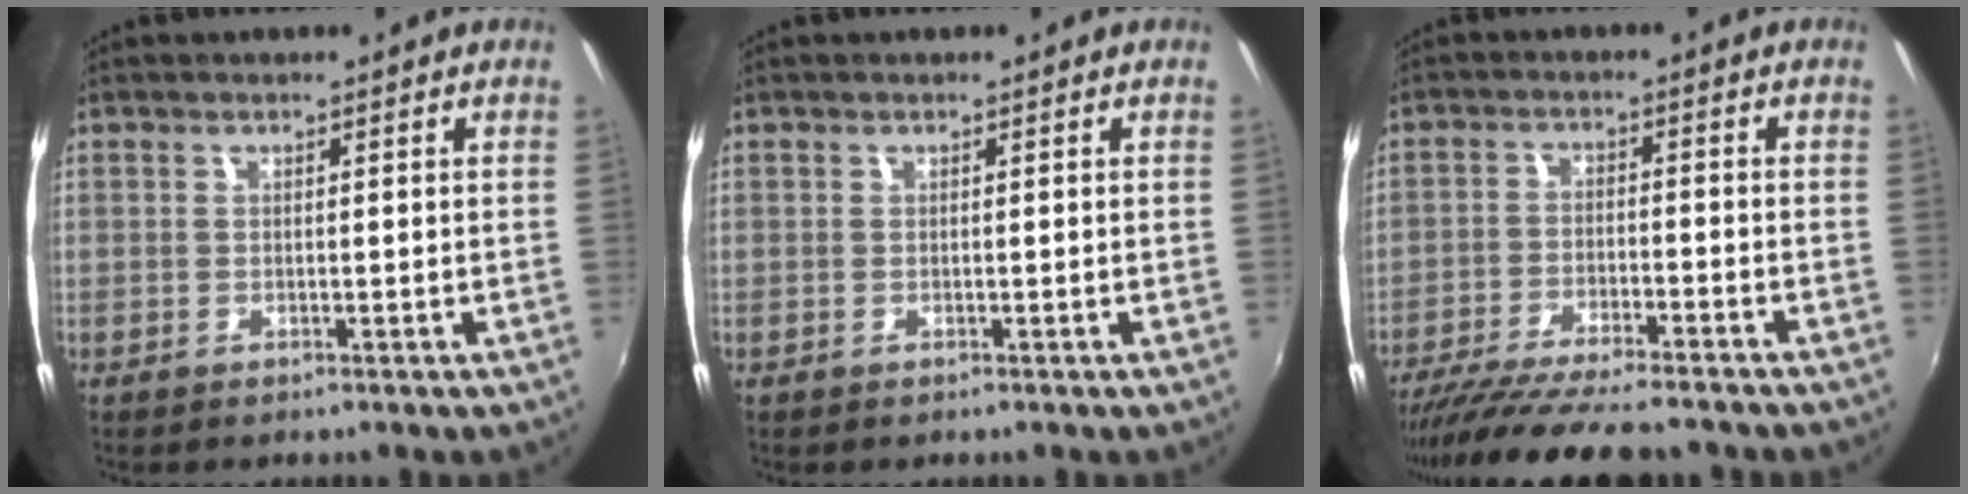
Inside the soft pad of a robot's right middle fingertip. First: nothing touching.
{"total": 0.0}
{"total": 15.6, "force": [-13.6, 1.8, 7.4], "torque": [-0.149, -0.037, -0.219]}